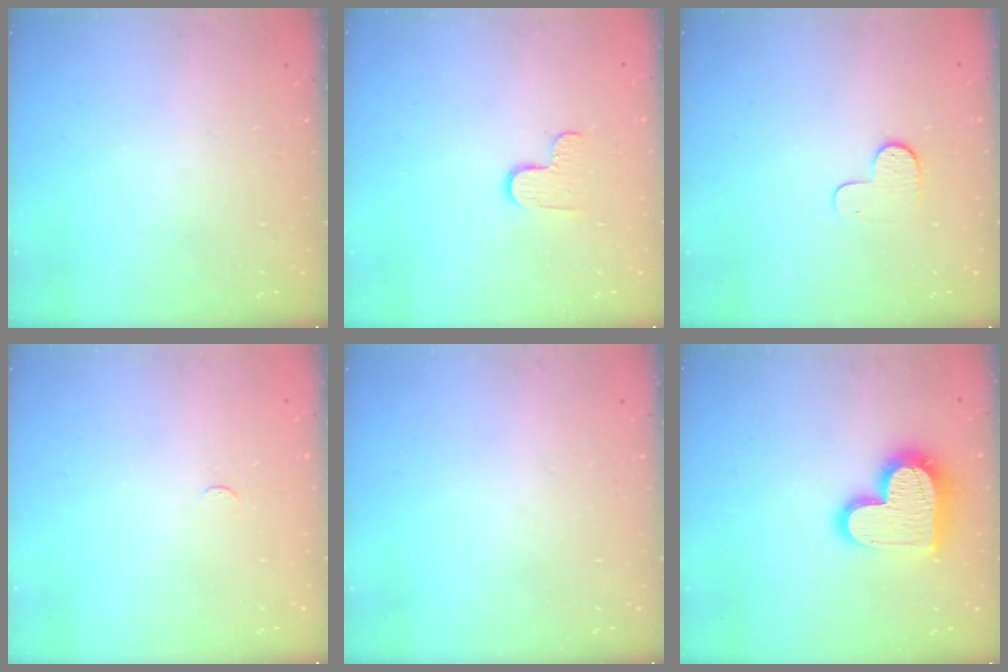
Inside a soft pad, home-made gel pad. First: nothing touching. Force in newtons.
{"total": 4.8, "press": 4.8, "slide": 0.4}
{"total": 6.6, "press": 6.6, "slide": 0.7}
{"total": 2.9, "press": 2.8, "slide": 0.4}
{"total": 0.0}
{"total": 17.0, "press": 16.9, "slide": 1.3}